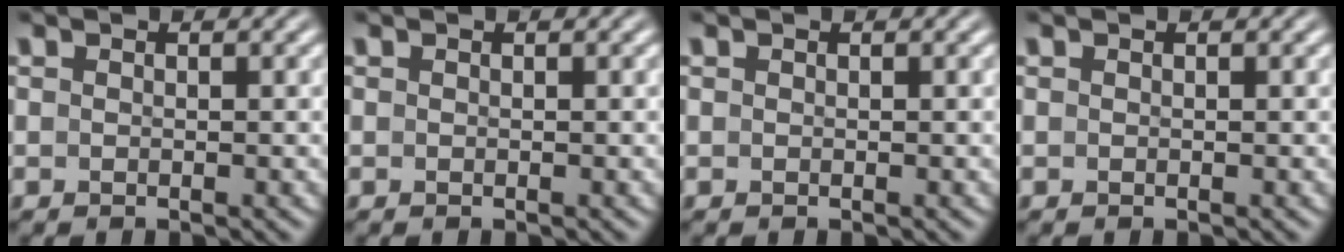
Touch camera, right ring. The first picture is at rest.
{"total": 0.0}
{"total": 0.0}
{"total": 0.0}